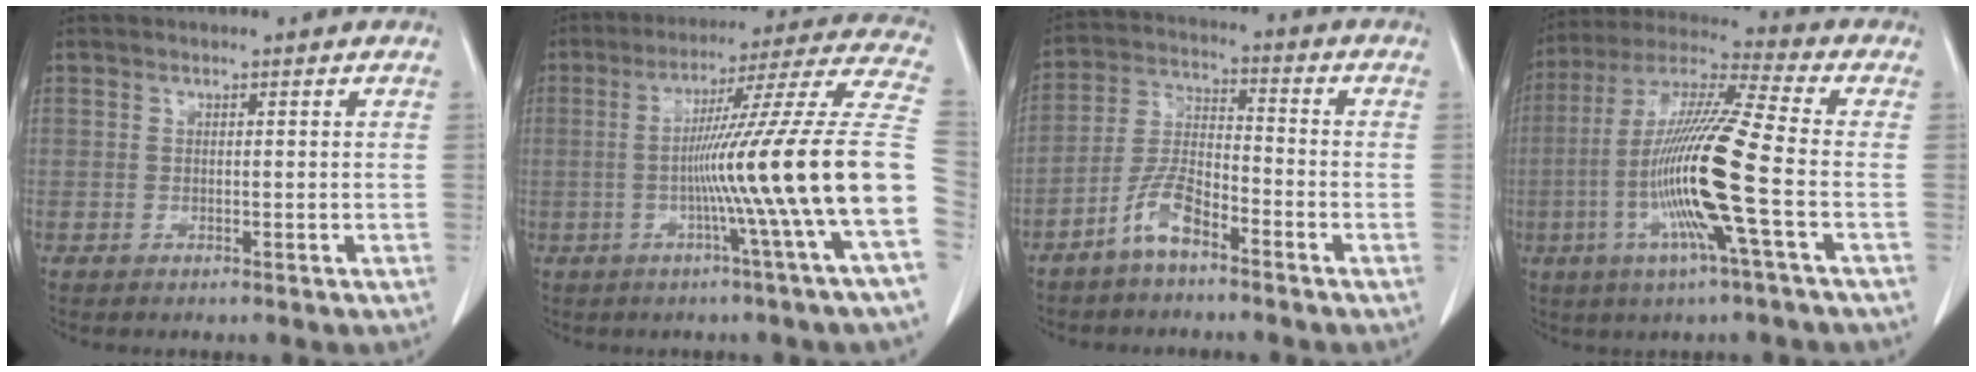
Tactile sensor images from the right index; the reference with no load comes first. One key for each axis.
{"total": 21.1, "fx": -4.2, "fy": -3.4, "fz": 20.4, "tx": -0.255, "ty": 0.006, "tz": -0.084}
{"total": 7.2, "fx": -4.8, "fy": 2.0, "fz": 4.9, "tx": -0.112, "ty": 0.005, "tz": -0.099}
{"total": 16.2, "fx": -3.9, "fy": -0.5, "fz": 15.7, "tx": -0.315, "ty": -0.008, "tz": -0.088}